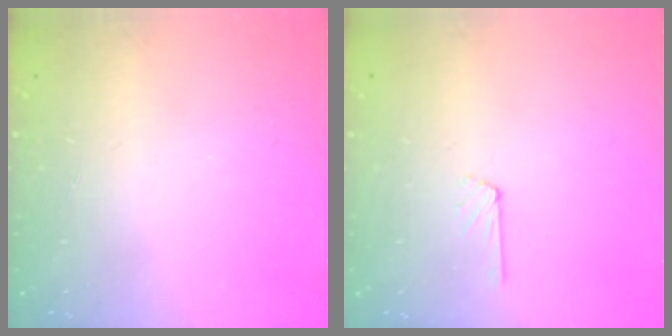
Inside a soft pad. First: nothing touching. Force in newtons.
{"total": 3.0, "press": 3.0, "slide": 0.3}